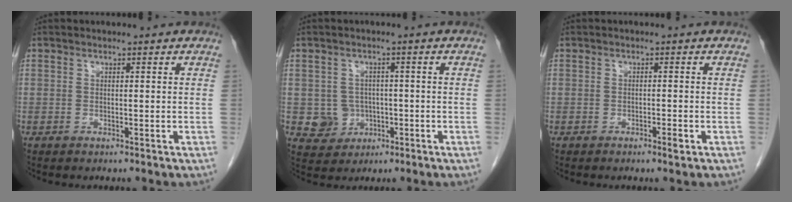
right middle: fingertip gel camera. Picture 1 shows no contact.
{"total": 4.6, "force": [-0.7, 4.5, 0.7], "torque": [-0.002, 0.010, -0.002]}
{"total": 1.4, "force": [-0.8, 0.2, 1.2], "torque": [-0.020, -0.001, -0.011]}